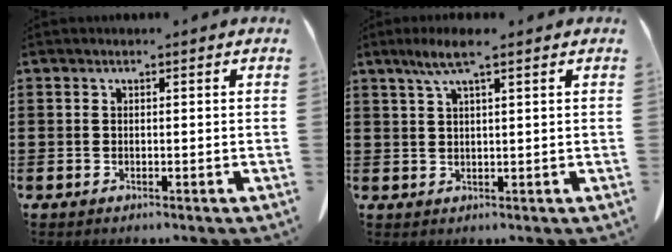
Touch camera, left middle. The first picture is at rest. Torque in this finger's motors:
{"motor_torque": [0.95, 0.11, 0.15, 0.11]}